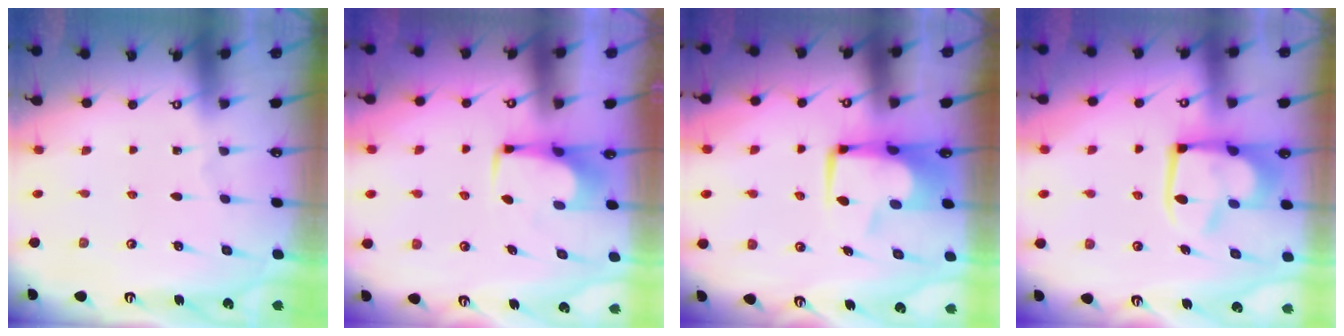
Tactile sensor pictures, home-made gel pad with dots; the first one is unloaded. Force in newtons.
{"total": 1.7, "press": 1.6, "slide": 0.6}
{"total": 6.2, "press": 6.1, "slide": 1.3}
{"total": 7.6, "press": 7.5, "slide": 1.2}